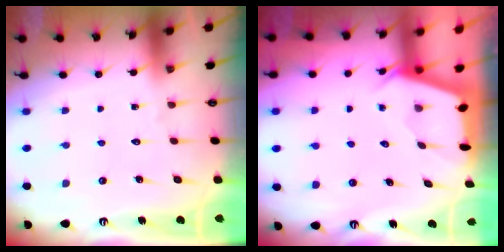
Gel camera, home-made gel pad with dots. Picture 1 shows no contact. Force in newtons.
{"total": 2.0, "press": 2.0, "slide": 0.3}